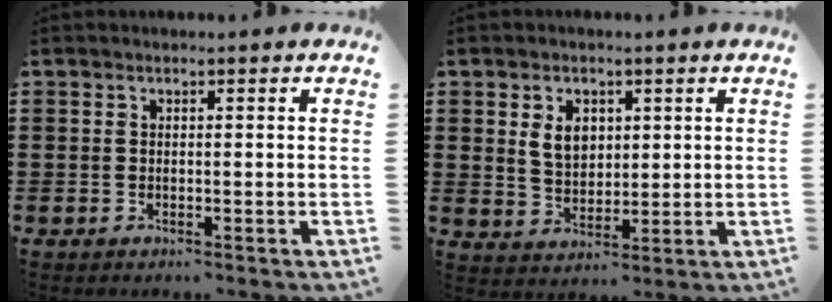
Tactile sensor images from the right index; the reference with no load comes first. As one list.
[{"total": 5.0, "force": [1.4, 3.6, 3.1], "torque": [-0.066, 0.010, 0.022]}]